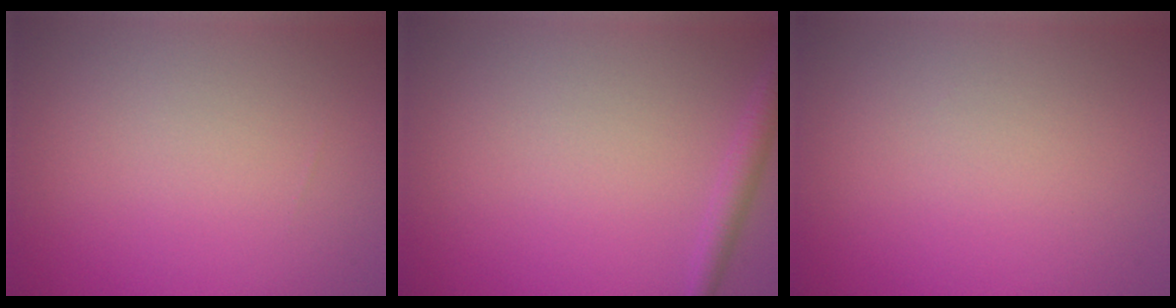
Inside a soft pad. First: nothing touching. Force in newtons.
{"total": 1.8, "press": 1.8, "slide": 0.1}
{"total": 0.0}